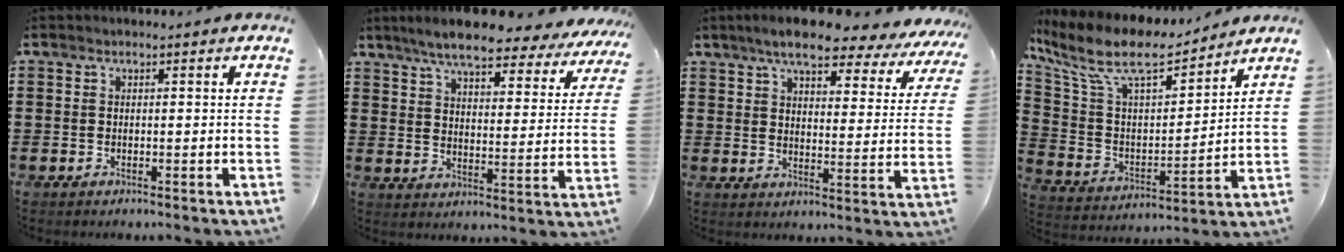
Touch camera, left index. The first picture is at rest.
{"total": 7.8, "force": [6.9, 1.0, 3.6], "torque": [-0.091, -0.035, 0.117]}
{"total": 7.7, "force": [6.6, 1.3, 3.8], "torque": [-0.086, -0.031, 0.111]}
{"total": 11.2, "force": [8.4, 3.3, 6.7], "torque": [-0.161, -0.041, 0.146]}